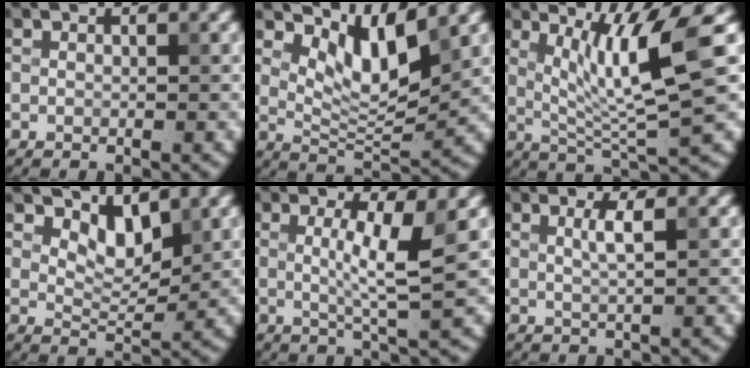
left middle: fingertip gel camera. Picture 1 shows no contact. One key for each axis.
{"total": 4.7, "fx": 2.8, "fy": 1.6, "fz": 3.4, "tx": -0.070, "ty": -0.013, "tz": 0.053}
{"total": 6.5, "fx": 1.8, "fy": 0.2, "fz": 6.3, "tx": -0.122, "ty": -0.004, "tz": 0.042}
{"total": 2.8, "fx": 2.1, "fy": 1.1, "fz": 1.5, "tx": -0.034, "ty": -0.012, "tz": 0.034}
{"total": 3.8, "fx": 0.4, "fy": 0.3, "fz": 3.8, "tx": -0.071, "ty": -0.004, "tz": 0.009}
{"total": 1.2, "fx": 0.4, "fy": -0.1, "fz": 1.1, "tx": -0.024, "ty": 0.003, "tz": 0.009}